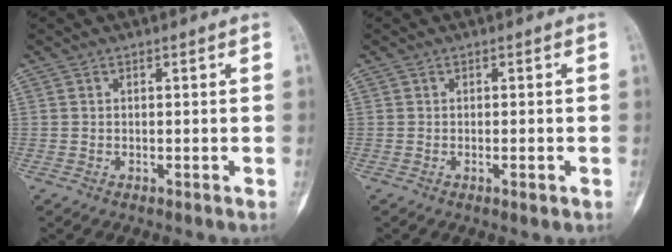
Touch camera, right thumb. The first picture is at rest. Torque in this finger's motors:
{"motor_torque": [-0.47, -0.10, -0.07, 0.36, -0.04]}